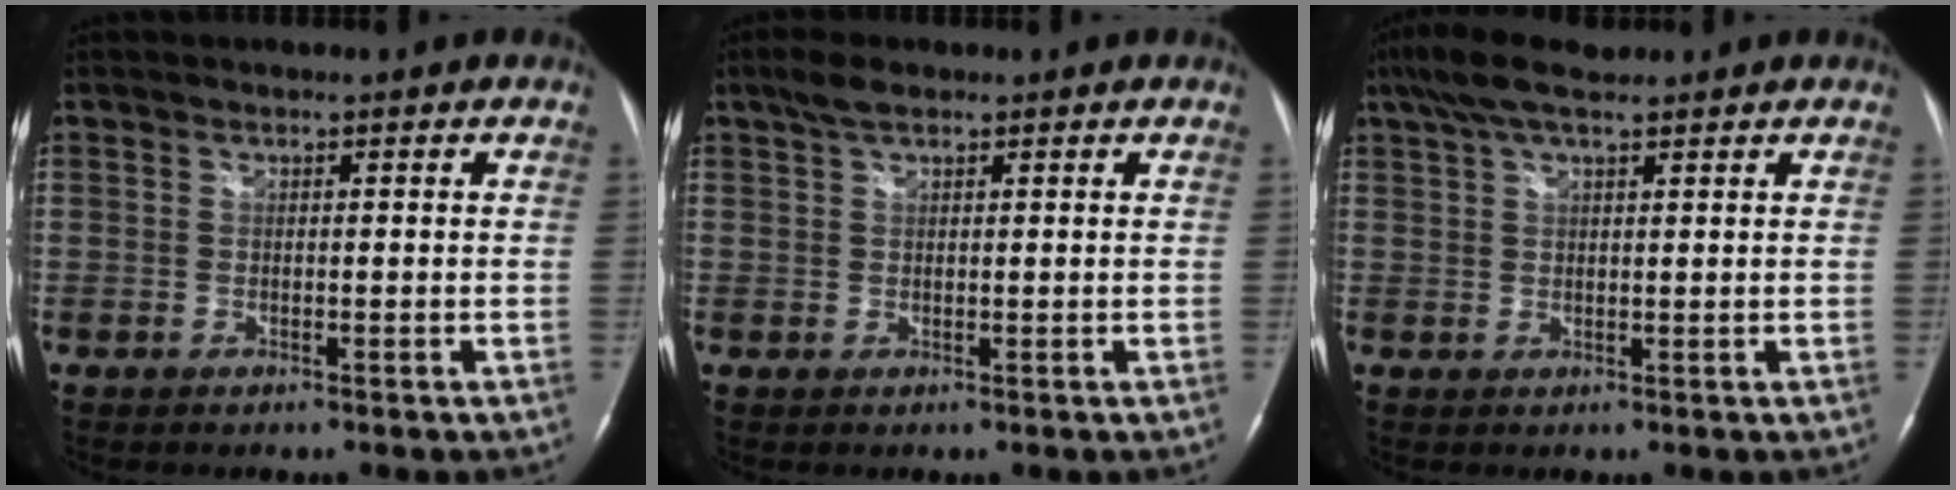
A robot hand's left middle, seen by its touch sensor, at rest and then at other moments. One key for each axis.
{"total": 2.8, "fx": 2.0, "fy": 1.0, "fz": 1.7, "tx": -0.041, "ty": 0.009, "tz": 0.037}
{"total": 6.7, "fx": 5.2, "fy": 1.5, "fz": 4.0, "tx": -0.086, "ty": 0.029, "tz": 0.093}